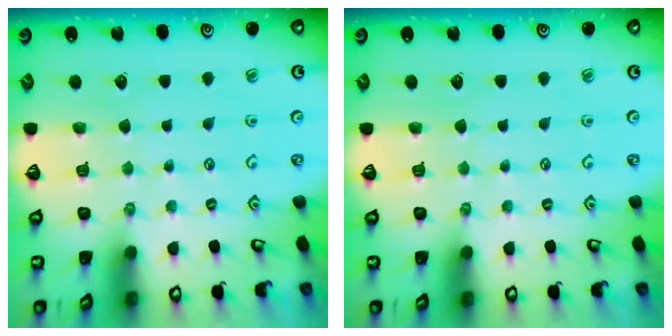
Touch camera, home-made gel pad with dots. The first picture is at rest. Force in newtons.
{"total": 0.0}